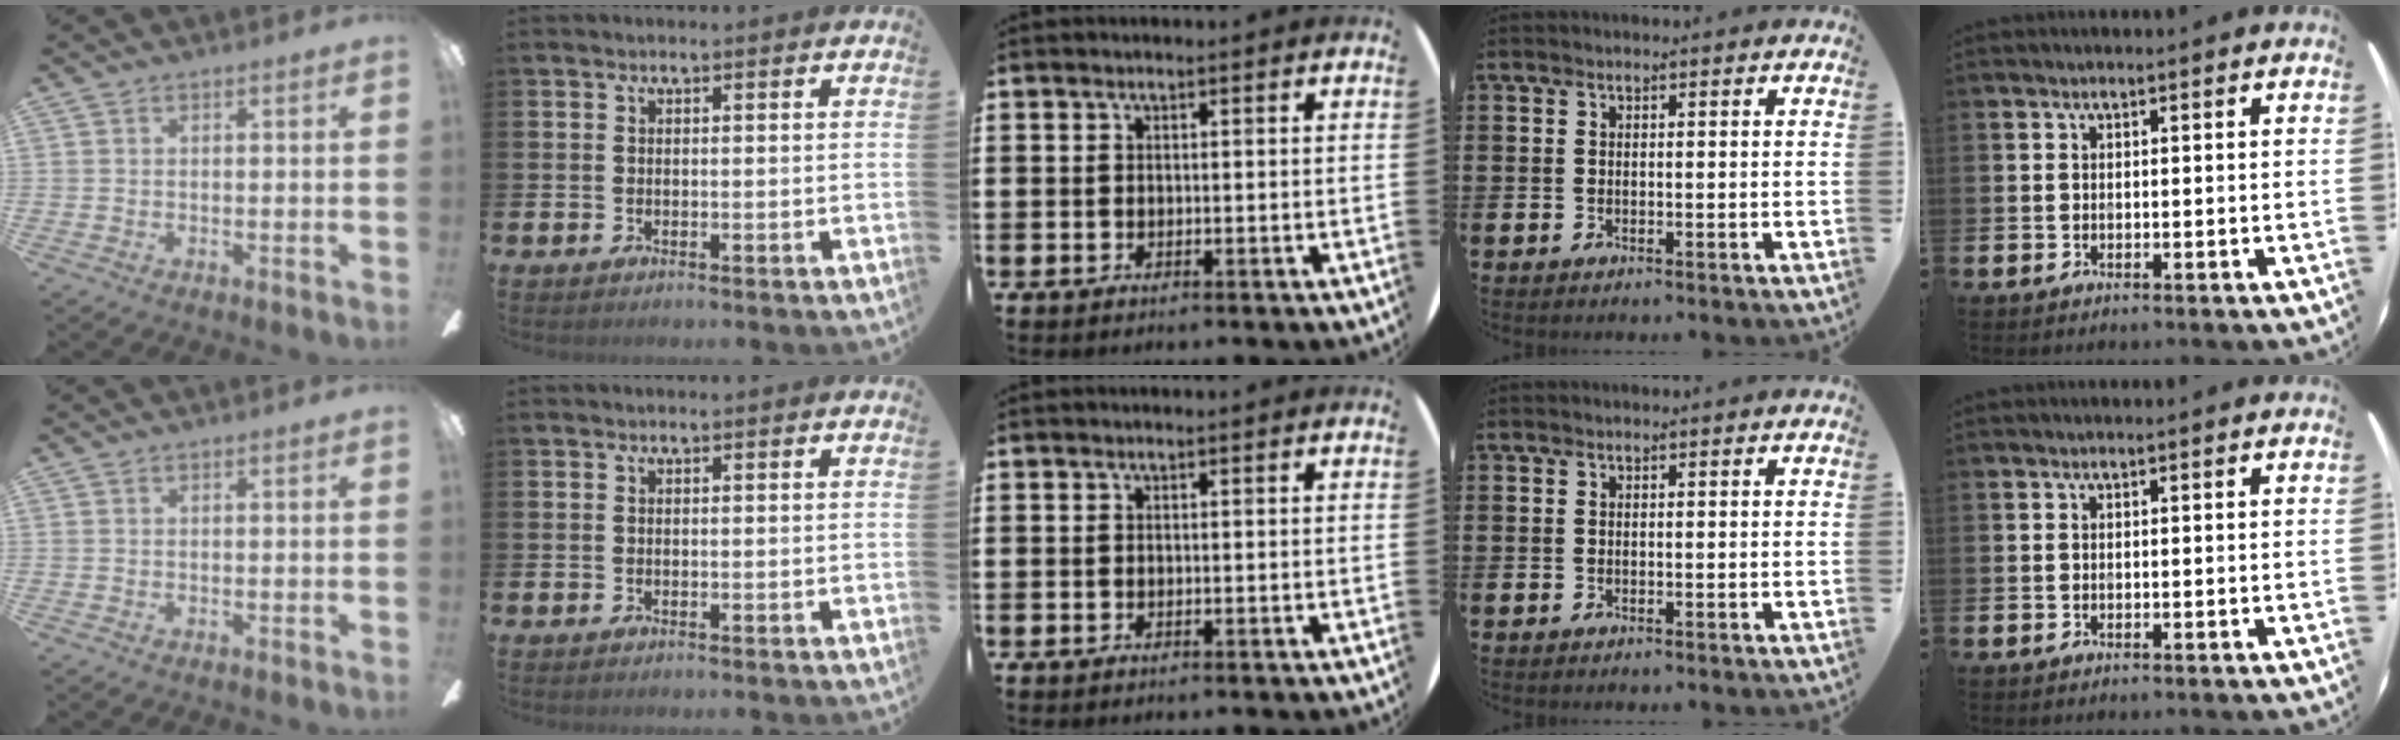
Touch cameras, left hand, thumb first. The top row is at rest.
{}